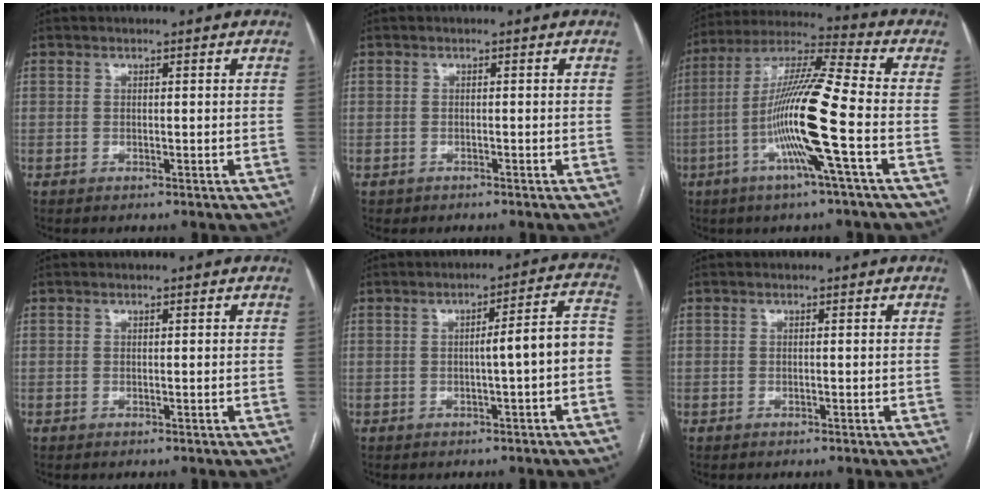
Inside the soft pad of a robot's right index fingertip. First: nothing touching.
{"total": 0.8, "force": [-0.5, 0.5, 0.0], "torque": [-0.009, 0.003, -0.010]}
{"total": 15.2, "force": [-4.2, -1.0, 14.6], "torque": [-0.281, -0.003, -0.091]}
{"total": 0.0}
{"total": 6.9, "force": [-1.2, 0.2, 6.8], "torque": [-0.084, 0.028, -0.017]}
{"total": 0.0}